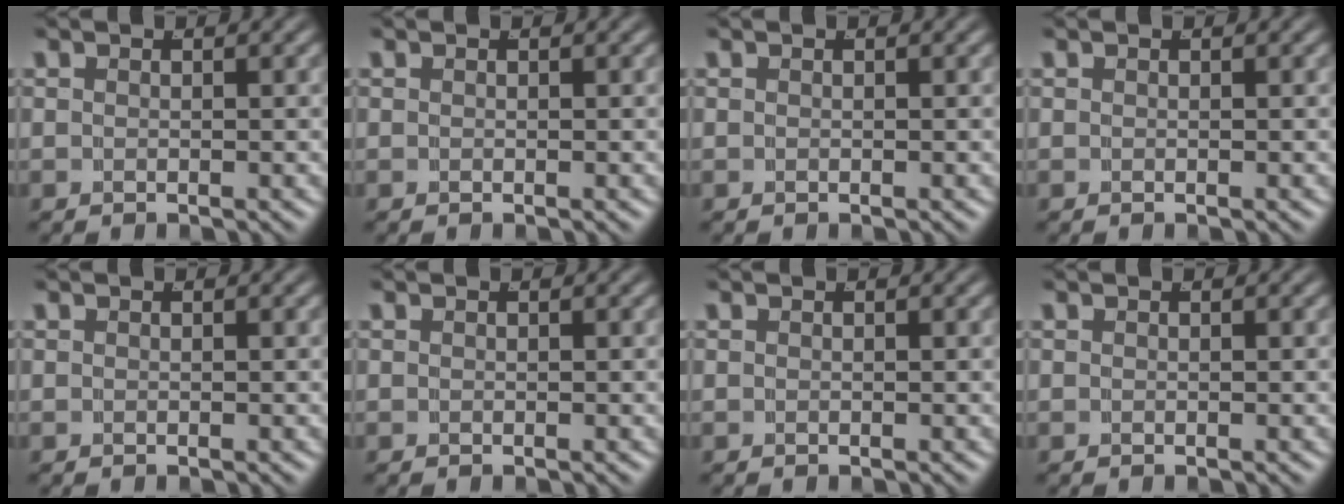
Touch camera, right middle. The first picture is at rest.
{"total": 0.0}
{"total": 0.0}
{"total": 0.0}
{"total": 0.0}
{"total": 0.0}
{"total": 0.0}
{"total": 0.0}